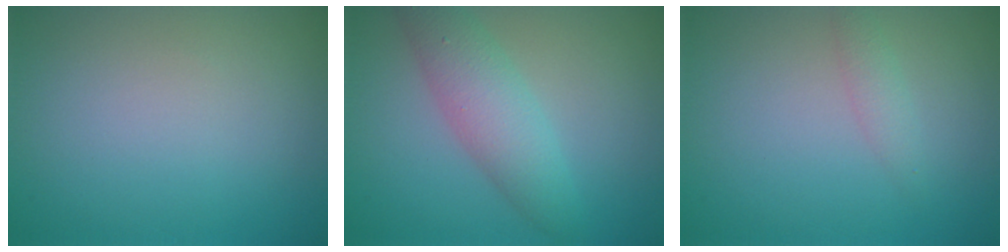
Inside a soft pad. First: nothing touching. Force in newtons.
{"total": 4.5, "press": 4.5, "slide": 0.0}
{"total": 1.3, "press": 1.3, "slide": 0.1}